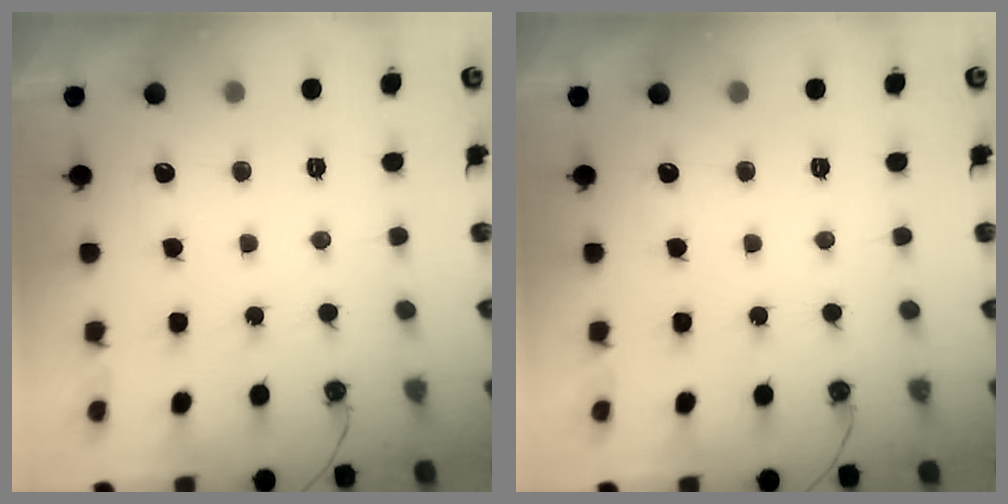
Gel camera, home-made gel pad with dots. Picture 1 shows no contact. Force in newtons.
{"total": 0.0}